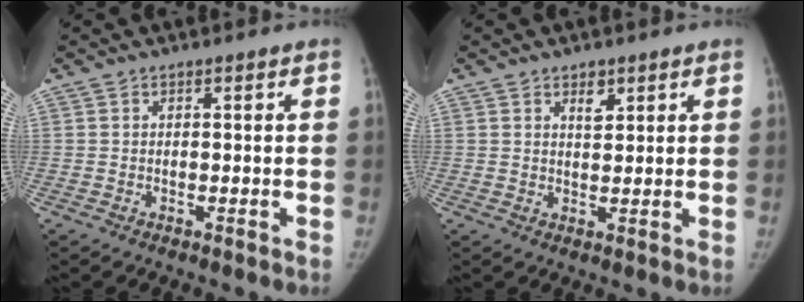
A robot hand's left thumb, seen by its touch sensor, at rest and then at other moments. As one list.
[{"total": 2.7, "force": [1.6, 1.6, 1.6], "torque": [-0.010, -0.010, 0.027]}]